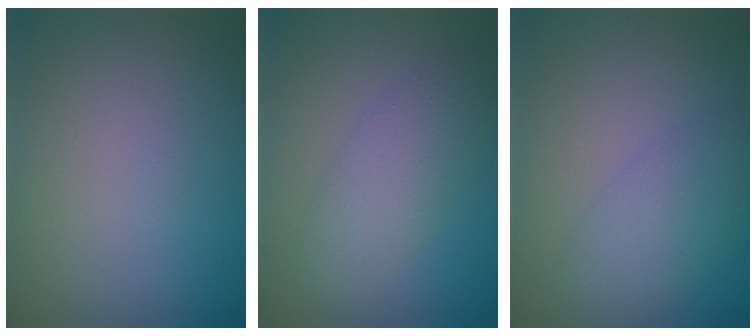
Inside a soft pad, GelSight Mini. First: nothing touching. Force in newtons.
{"total": 3.8, "press": 3.8, "slide": 0.1}
{"total": 3.5, "press": 3.4, "slide": 0.1}